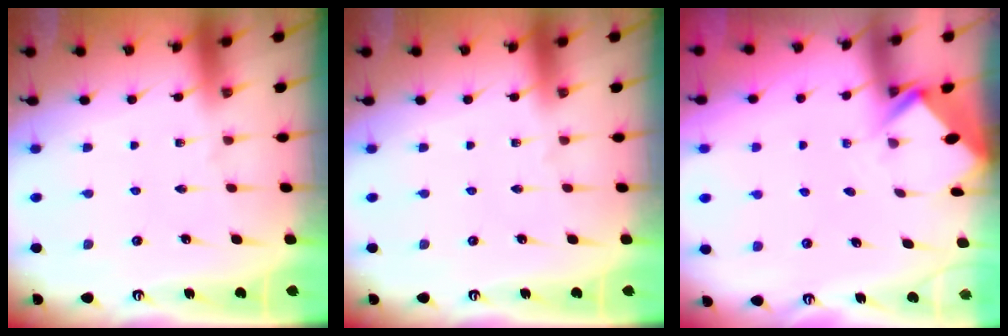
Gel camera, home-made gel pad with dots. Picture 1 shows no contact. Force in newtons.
{"total": 0.0}
{"total": 2.8, "press": 2.8, "slide": 0.2}